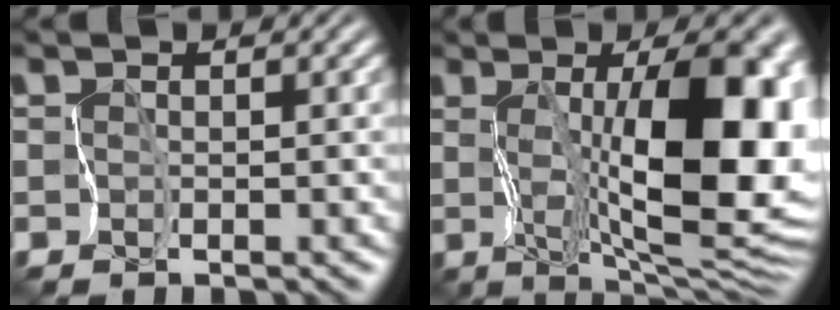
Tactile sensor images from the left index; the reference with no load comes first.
{"total": 11.9, "force": [1.2, 3.9, 11.2], "torque": [-0.154, -0.004, 0.032]}